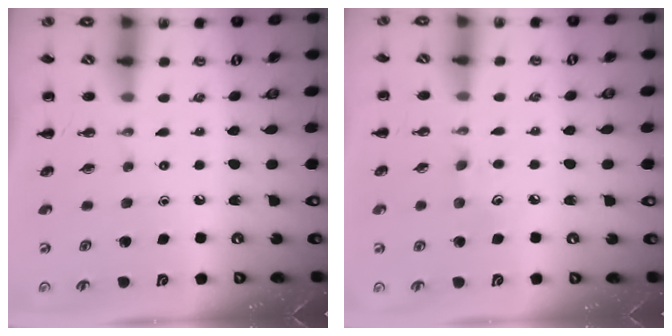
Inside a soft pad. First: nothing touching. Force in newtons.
{"total": 4.9, "press": 4.8, "slide": 1.1}